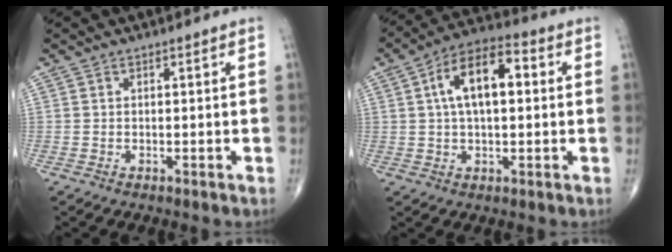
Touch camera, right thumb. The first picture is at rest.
{"total": 12.4, "force": [2.3, 6.2, 10.6], "torque": [-0.176, 0.023, 0.029]}